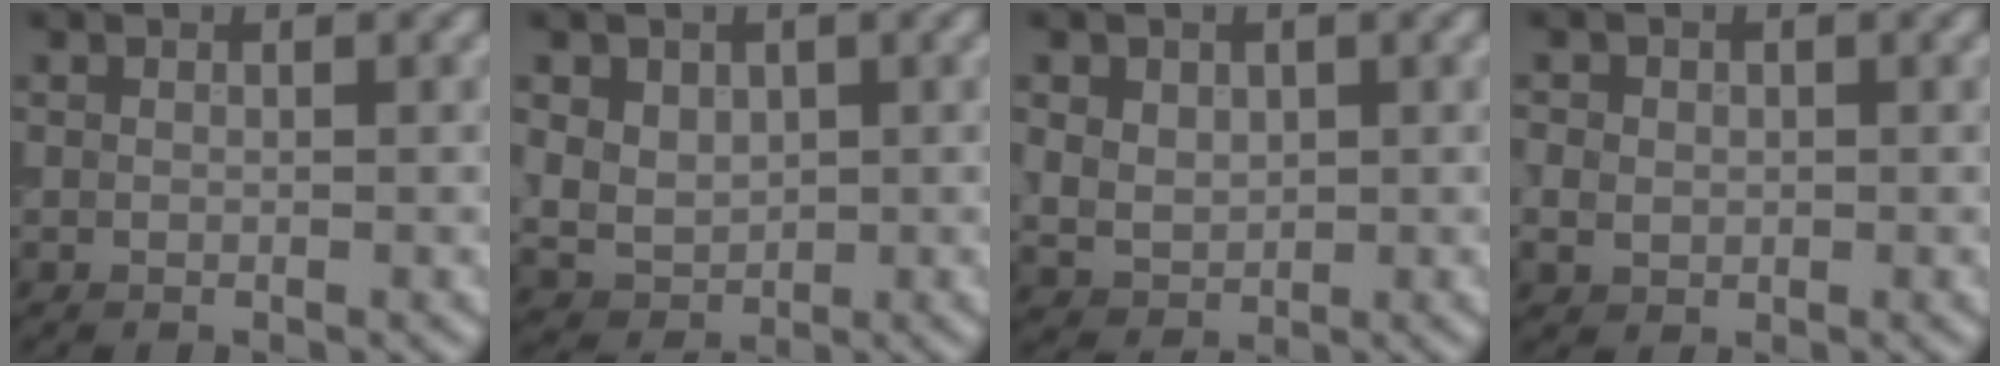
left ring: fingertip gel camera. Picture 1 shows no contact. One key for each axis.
{"total": 4.8, "fx": 1.6, "fy": 3.7, "fz": 2.5, "tx": -0.053, "ty": 0.013, "tz": 0.025}
{"total": 3.1, "fx": 1.1, "fy": 2.4, "fz": 1.6, "tx": -0.039, "ty": 0.007, "tz": 0.021}
{"total": 2.3, "fx": 0.2, "fy": 2.1, "fz": 1.0, "tx": -0.013, "ty": 0.005, "tz": 0.000}